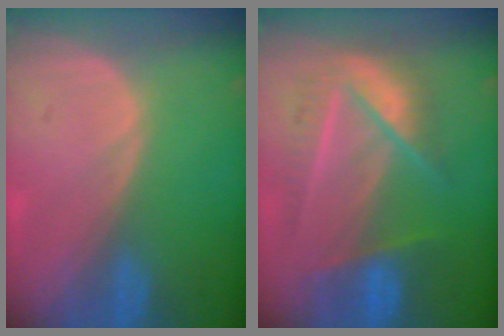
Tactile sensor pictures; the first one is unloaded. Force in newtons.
{"total": 8.2, "press": 7.8, "slide": 2.5}